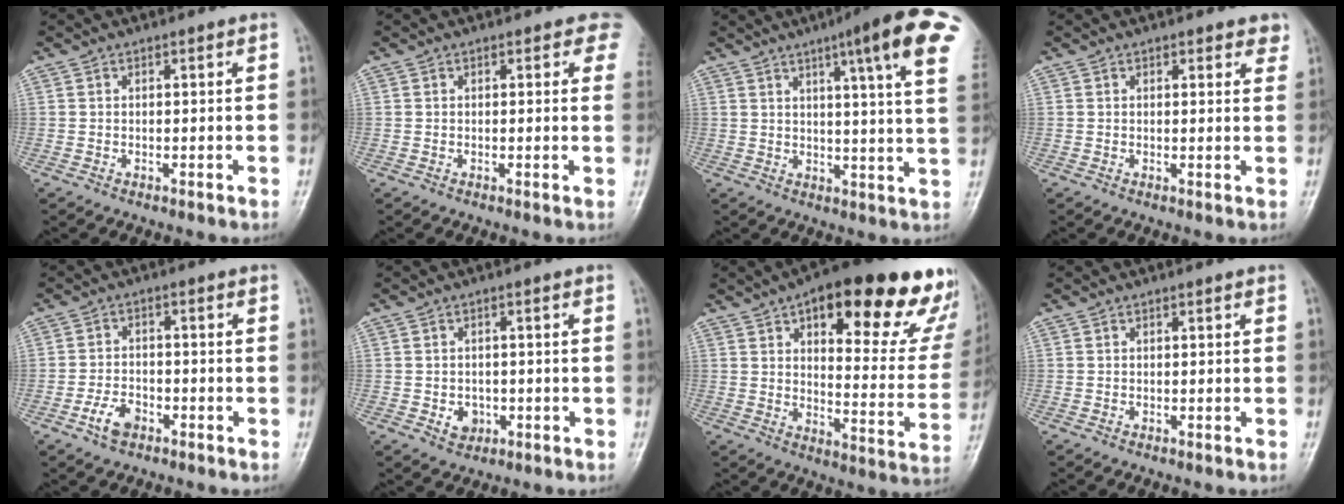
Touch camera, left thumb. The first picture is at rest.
{"total": 3.6, "force": [2.2, 2.0, 1.9], "torque": [0.013, -0.005, 0.008]}
{"total": 16.8, "force": [8.5, 1.4, 14.4], "torque": [-0.180, -0.026, 0.094]}
{"total": 3.0, "force": [2.1, 1.5, 1.6], "torque": [0.008, -0.008, 0.022]}
{"total": 4.7, "force": [-2.6, 2.8, 2.7], "torque": [-0.044, 0.017, -0.048]}
{"total": 3.3, "force": [-0.9, 2.8, 1.5], "torque": [-0.010, 0.003, -0.006]}
{"total": 28.8, "force": [16.3, 10.9, 21.0], "torque": [-0.236, -0.044, 0.216]}
{"total": 0.0}